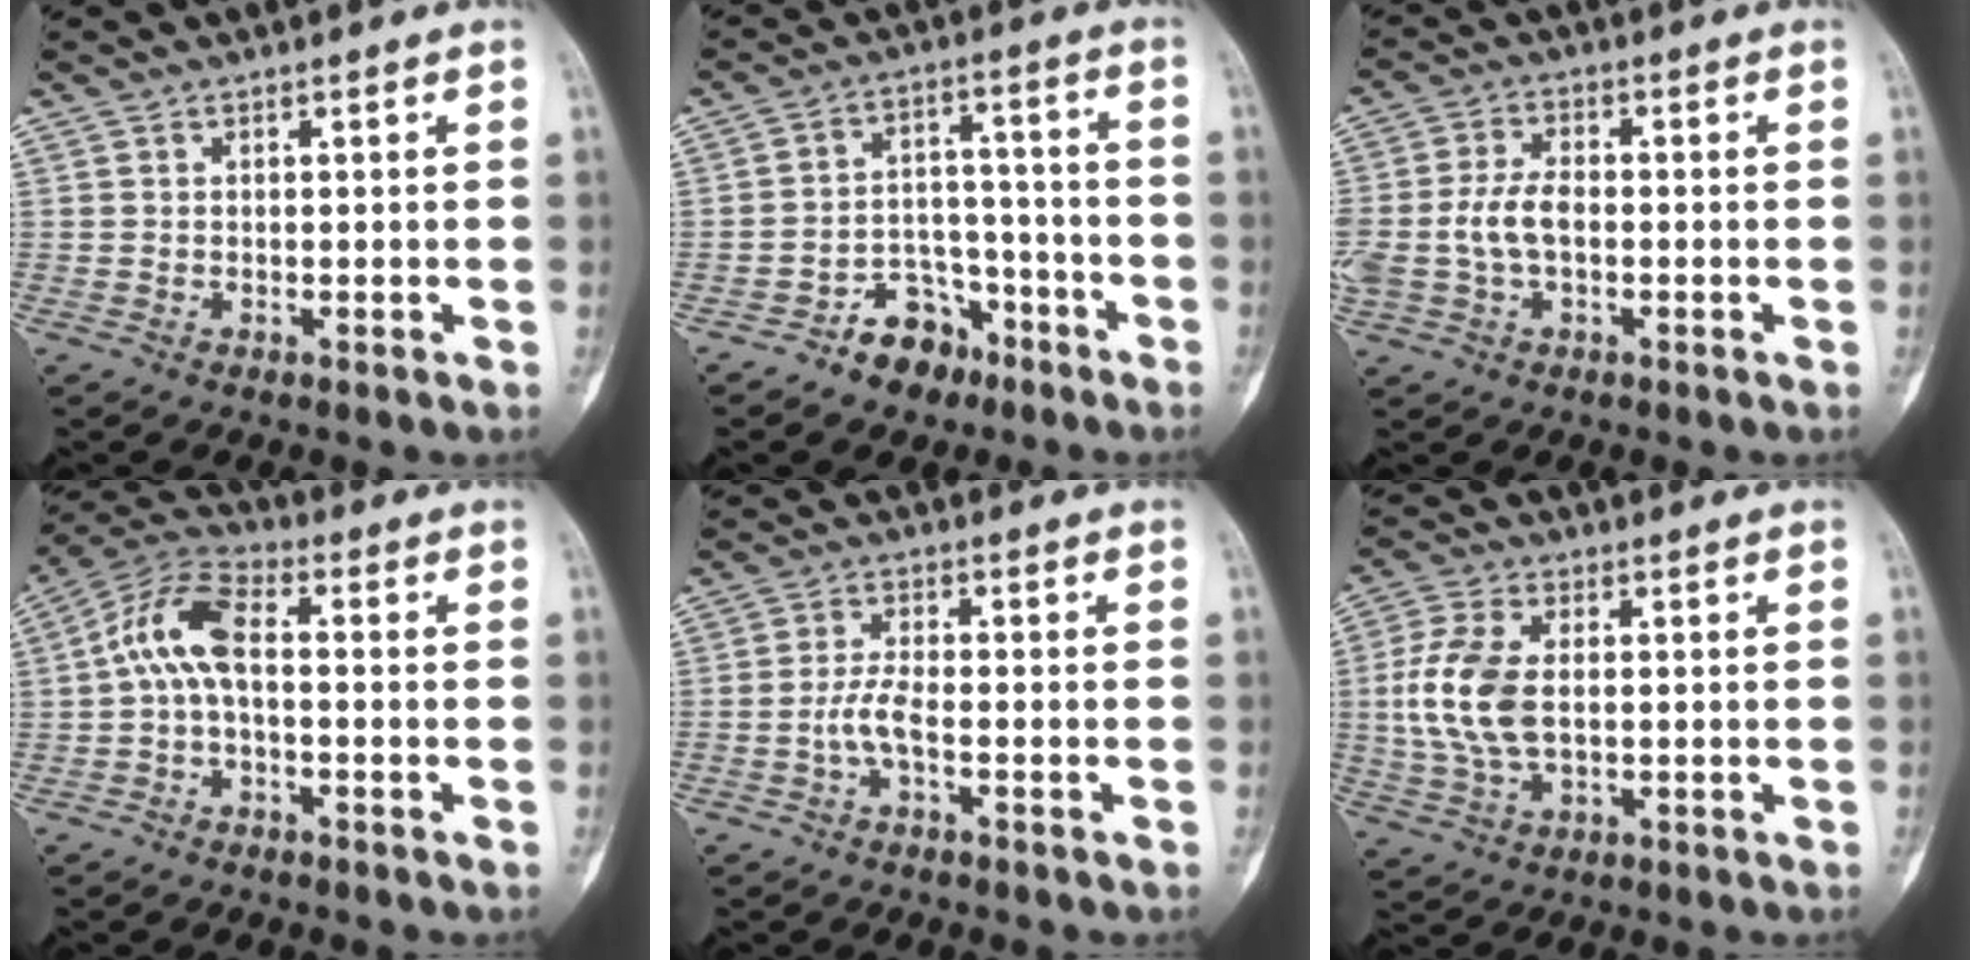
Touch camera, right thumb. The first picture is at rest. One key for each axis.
{"total": 8.6, "fx": -5.8, "fy": 5.7, "fz": 2.7, "tx": -0.005, "ty": 0.066, "tz": -0.097}
{"total": 8.2, "fx": -0.9, "fy": 5.1, "fz": 6.4, "tx": -0.144, "ty": 0.023, "tz": -0.017}
{"total": 9.0, "fx": -0.4, "fy": 4.3, "fz": 7.9, "tx": -0.161, "ty": 0.034, "tz": -0.018}
{"total": 3.5, "fx": -1.4, "fy": 1.0, "fz": 3.1, "tx": -0.070, "ty": 0.011, "tz": -0.031}
{"total": 11.0, "fx": 0.2, "fy": 6.3, "fz": 9.0, "tx": -0.201, "ty": 0.005, "tz": 0.005}